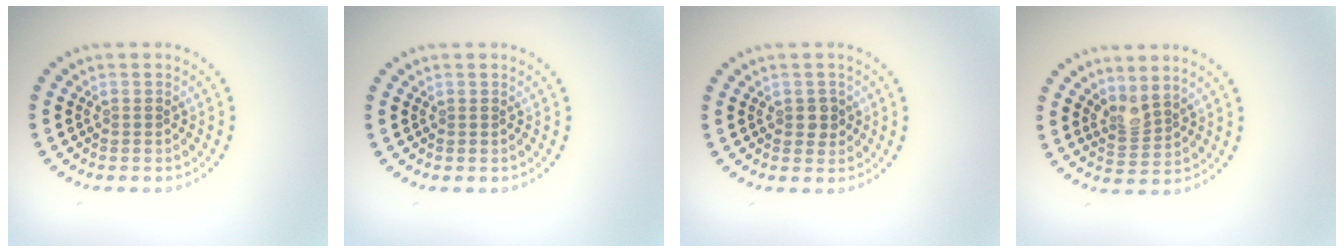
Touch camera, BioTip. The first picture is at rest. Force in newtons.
{"total": 0.0}
{"total": 1.3, "press": 1.3, "slide": 0.3}
{"total": 2.1, "press": 1.5, "slide": 1.5}